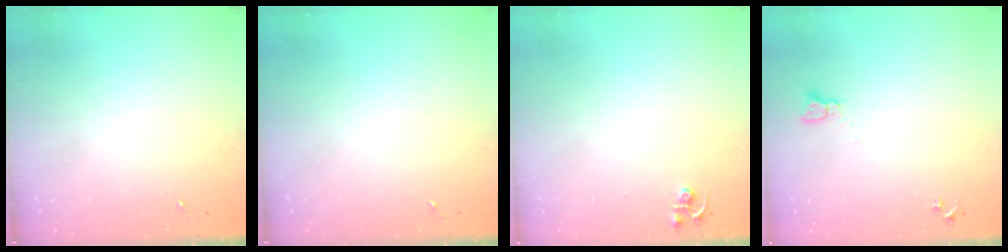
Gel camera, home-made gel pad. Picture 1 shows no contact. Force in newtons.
{"total": 0.0}
{"total": 4.5, "press": 4.4, "slide": 0.5}
{"total": 2.3, "press": 2.3, "slide": 0.3}